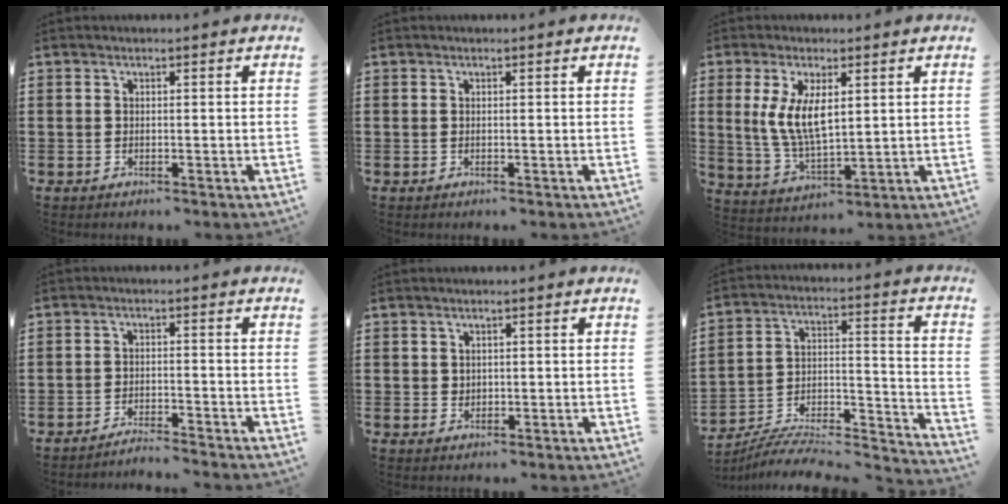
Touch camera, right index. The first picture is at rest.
{"total": 0.0}
{"total": 7.6, "force": [1.6, 3.2, 6.7], "torque": [-0.145, 0.003, 0.025]}
{"total": 2.5, "force": [-2.5, -0.3, 0.2], "torque": [-0.007, 0.002, -0.052]}
{"total": 1.1, "force": [0.6, 0.9, 0.1], "torque": [-0.003, 0.005, 0.012]}
{"total": 6.6, "force": [-6.1, 1.3, 2.3], "torque": [-0.035, -0.005, -0.123]}